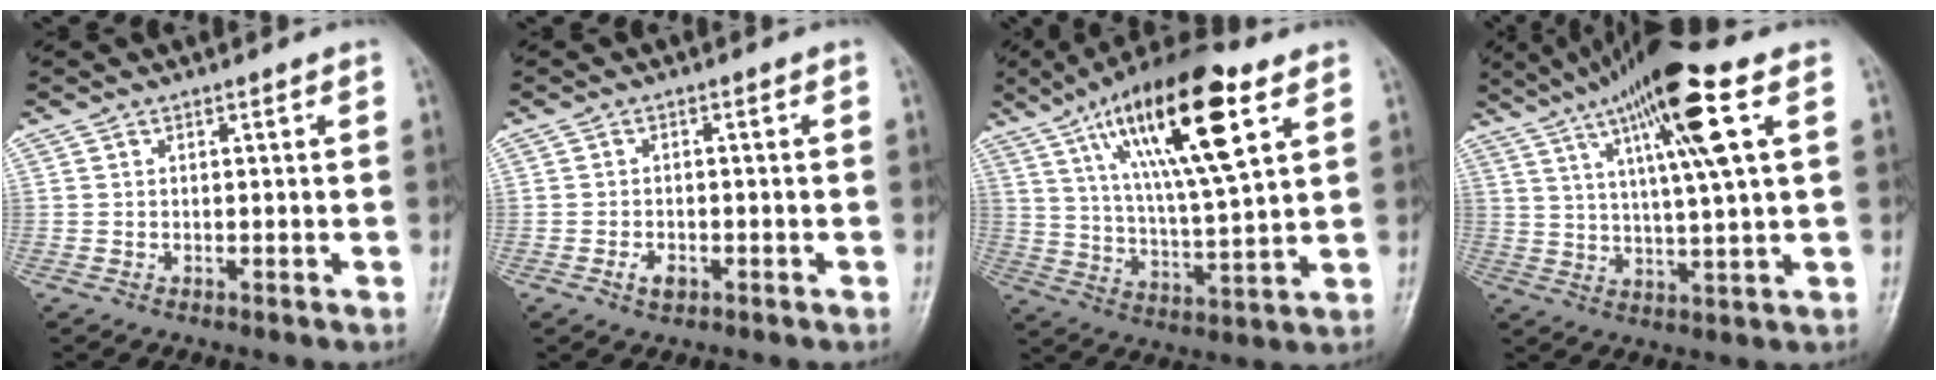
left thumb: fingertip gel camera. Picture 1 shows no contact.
{"total": 2.5, "force": [-1.2, 1.4, 1.7], "torque": [-0.030, 0.007, -0.019]}
{"total": 20.7, "force": [9.5, 5.3, 17.6], "torque": [-0.289, -0.024, 0.162]}
{"total": 16.4, "force": [6.9, 2.1, 14.7], "torque": [-0.255, -0.002, 0.113]}